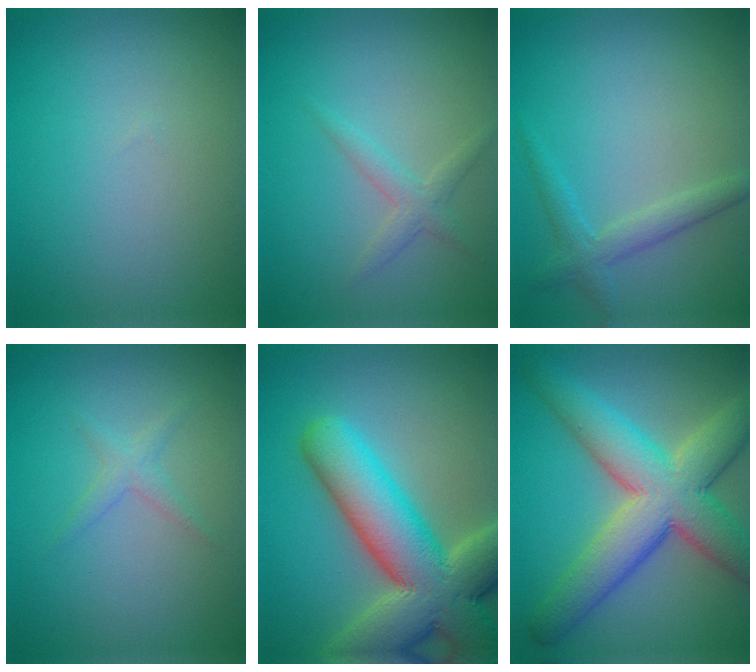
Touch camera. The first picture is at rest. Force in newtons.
{"total": 1.7, "press": 1.7, "slide": 0.1}
{"total": 2.3, "press": 2.3, "slide": 0.1}
{"total": 1.3, "press": 1.3, "slide": 0.1}
{"total": 12.3, "press": 12.2, "slide": 1.0}
{"total": 9.9, "press": 9.8, "slide": 0.5}